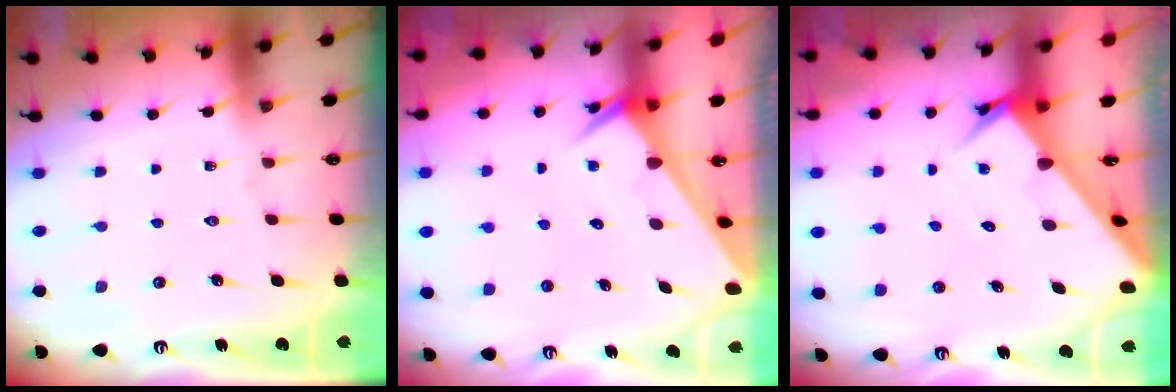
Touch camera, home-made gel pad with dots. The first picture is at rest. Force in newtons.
{"total": 2.8, "press": 2.8, "slide": 0.0}
{"total": 3.6, "press": 3.5, "slide": 0.3}